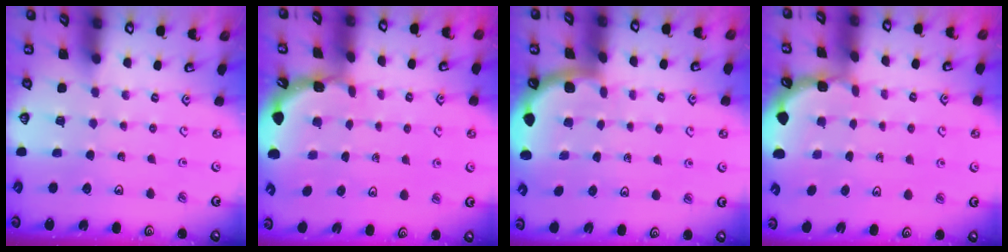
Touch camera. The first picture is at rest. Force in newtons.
{"total": 1.5, "press": 1.5, "slide": 0.1}
{"total": 1.9, "press": 1.9, "slide": 0.0}
{"total": 1.5, "press": 1.5, "slide": 0.2}